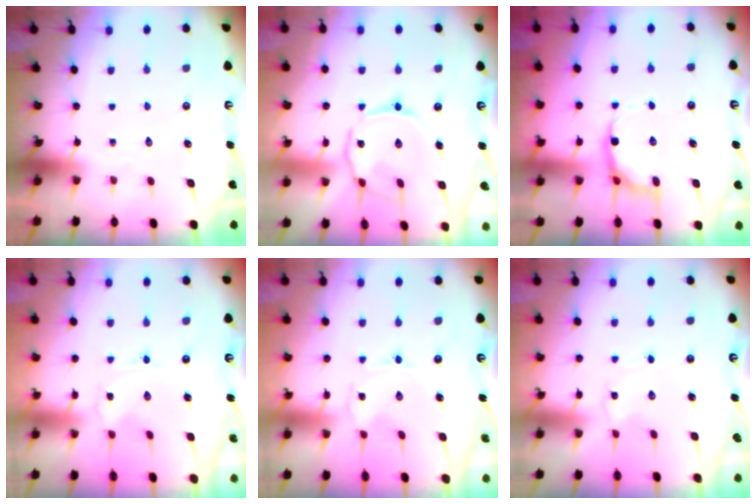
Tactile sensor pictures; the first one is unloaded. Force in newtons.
{"total": 8.8, "press": 8.7, "slide": 0.5}
{"total": 6.5, "press": 5.8, "slide": 2.9}
{"total": 0.0}
{"total": 0.0}
{"total": 2.5, "press": 2.5, "slide": 0.3}